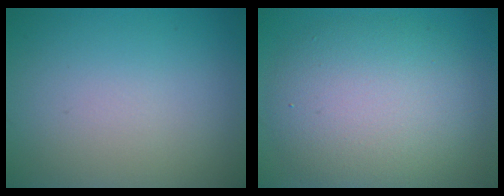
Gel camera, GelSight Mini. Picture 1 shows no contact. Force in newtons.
{"total": 8.0, "press": 7.9, "slide": 0.7}